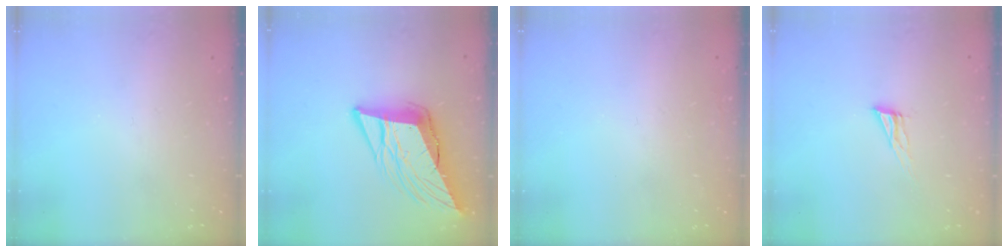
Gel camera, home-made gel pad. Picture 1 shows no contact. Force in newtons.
{"total": 15.9, "press": 15.6, "slide": 3.0}
{"total": 1.6, "press": 1.6, "slide": 0.1}
{"total": 6.9, "press": 6.8, "slide": 0.5}